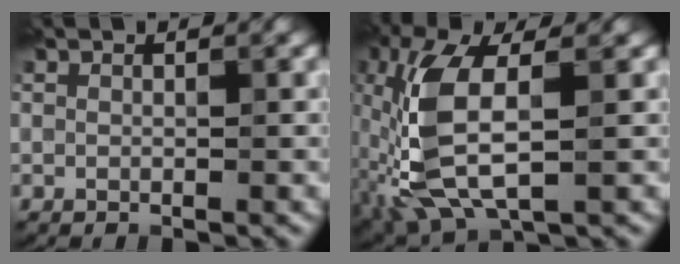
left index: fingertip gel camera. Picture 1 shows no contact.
{"total": 8.6, "force": [-1.4, 3.7, 7.7], "torque": [-0.192, 0.005, -0.033]}